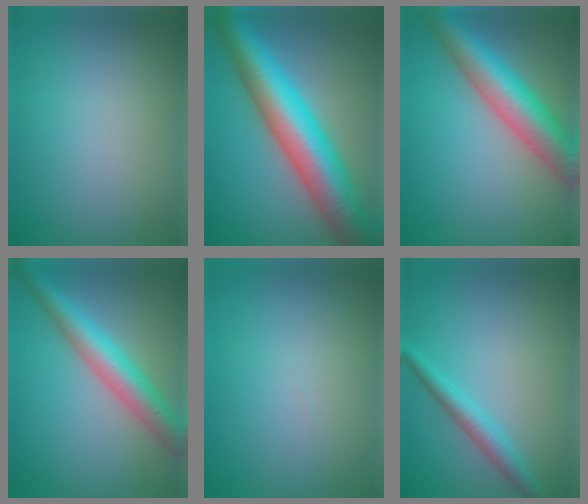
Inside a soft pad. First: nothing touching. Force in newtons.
{"total": 11.6, "press": 11.6, "slide": 0.4}
{"total": 8.4, "press": 8.4, "slide": 0.4}
{"total": 5.6, "press": 5.6, "slide": 0.2}
{"total": 0.0}
{"total": 2.6, "press": 2.6, "slide": 0.1}